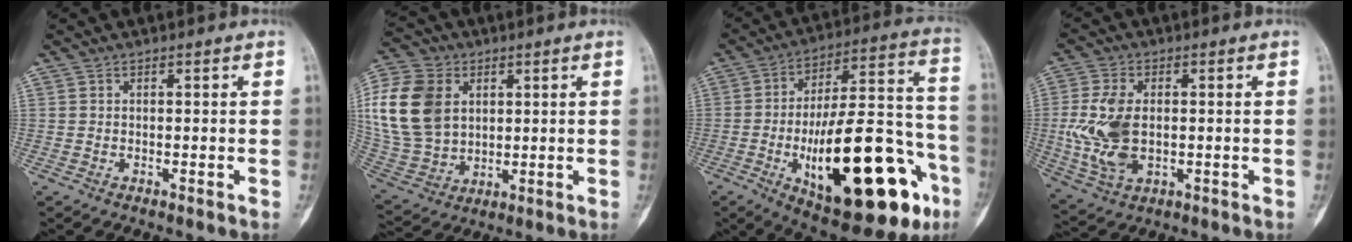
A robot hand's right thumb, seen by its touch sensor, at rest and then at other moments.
{"total": 18.5, "force": [4.2, 13.8, 11.7], "torque": [-0.240, -0.003, 0.090]}
{"total": 32.0, "force": [-11.6, 12.1, 27.3], "torque": [-0.379, 0.050, -0.156]}
{"total": 11.3, "force": [-0.1, 6.9, 9.0], "torque": [-0.192, -0.002, 0.006]}